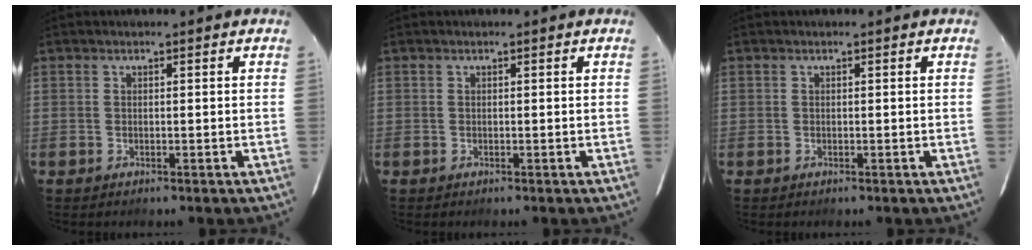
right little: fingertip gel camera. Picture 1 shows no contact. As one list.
[{"total": 0.0}, {"total": 0.0}]